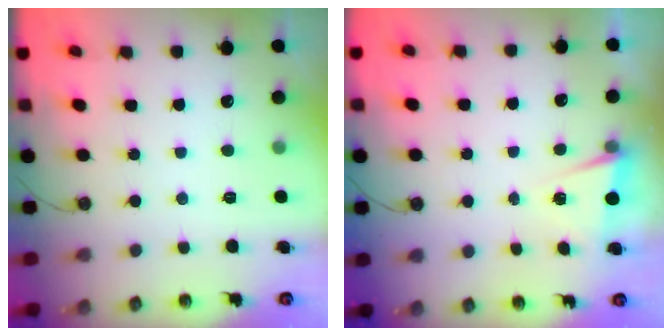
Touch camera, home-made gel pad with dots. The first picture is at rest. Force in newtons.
{"total": 2.3, "press": 2.0, "slide": 1.1}